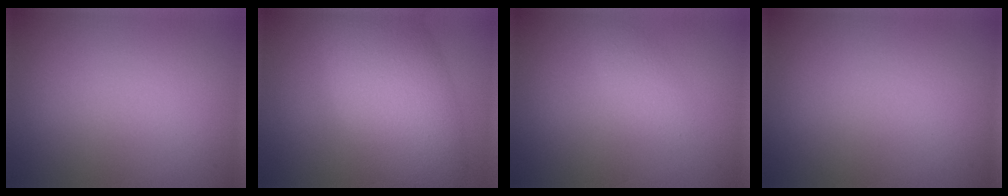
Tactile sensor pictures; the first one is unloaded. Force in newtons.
{"total": 9.6, "press": 9.6, "slide": 0.5}
{"total": 1.6, "press": 1.6, "slide": 0.1}
{"total": 0.0}